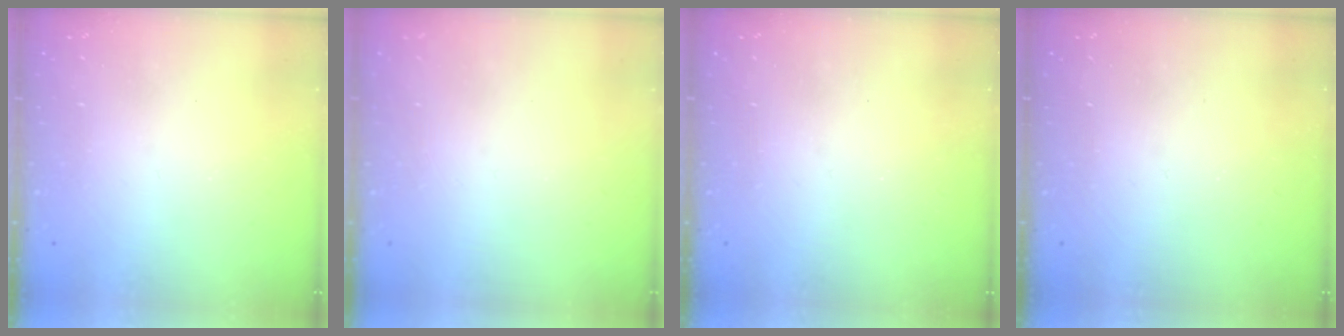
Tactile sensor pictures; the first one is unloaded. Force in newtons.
{"total": 0.0}
{"total": 0.0}
{"total": 0.0}